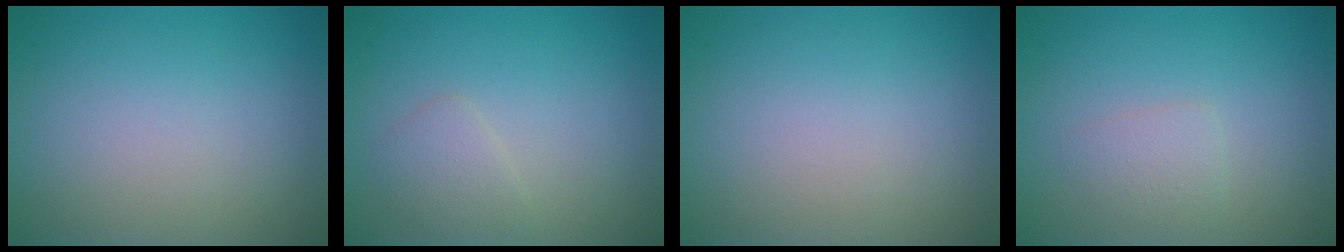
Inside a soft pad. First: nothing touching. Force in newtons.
{"total": 1.6, "press": 1.6, "slide": 0.1}
{"total": 0.0}
{"total": 1.3, "press": 1.3, "slide": 0.1}